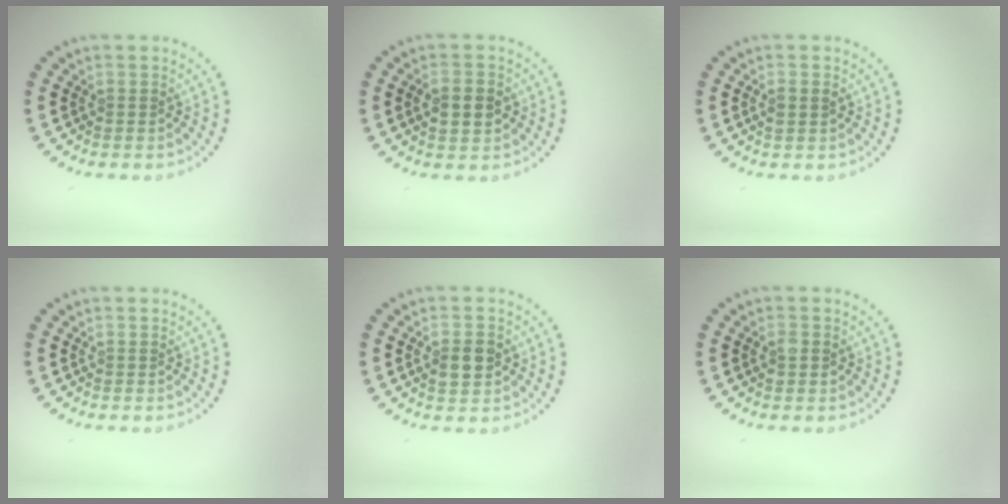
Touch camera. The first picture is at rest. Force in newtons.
{"total": 3.7, "press": 3.7, "slide": 0.1}
{"total": 1.1, "press": 1.1, "slide": 0.3}
{"total": 0.0}
{"total": 2.8, "press": 2.8, "slide": 0.1}
{"total": 1.4, "press": 1.4, "slide": 0.0}